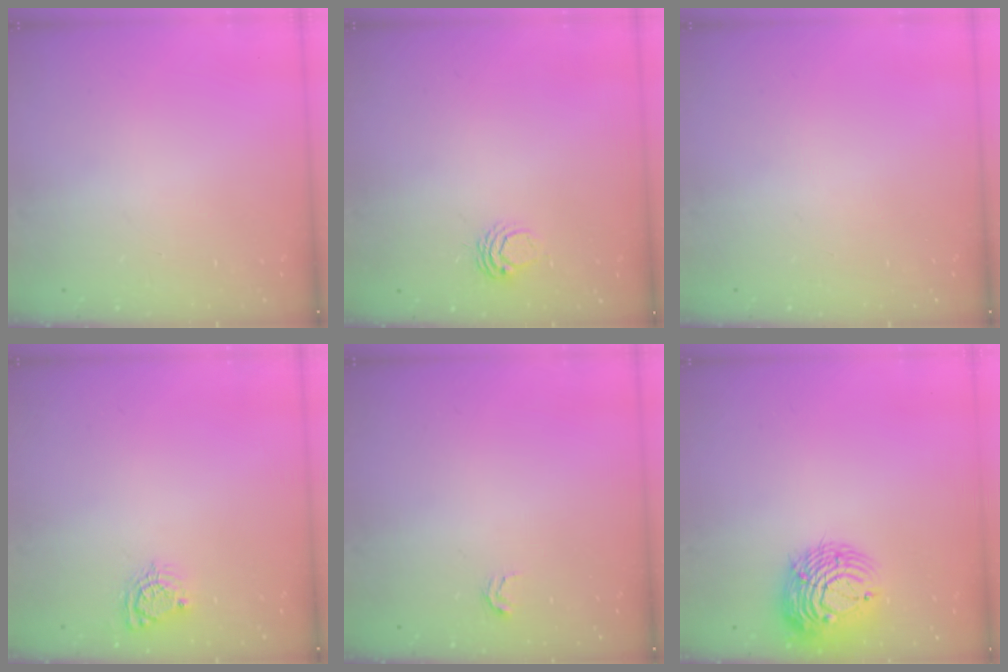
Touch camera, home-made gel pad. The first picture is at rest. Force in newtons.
{"total": 5.2, "press": 5.2, "slide": 0.4}
{"total": 0.0}
{"total": 5.4, "press": 5.4, "slide": 0.1}
{"total": 2.7, "press": 2.7, "slide": 0.4}
{"total": 12.1, "press": 12.0, "slide": 1.5}